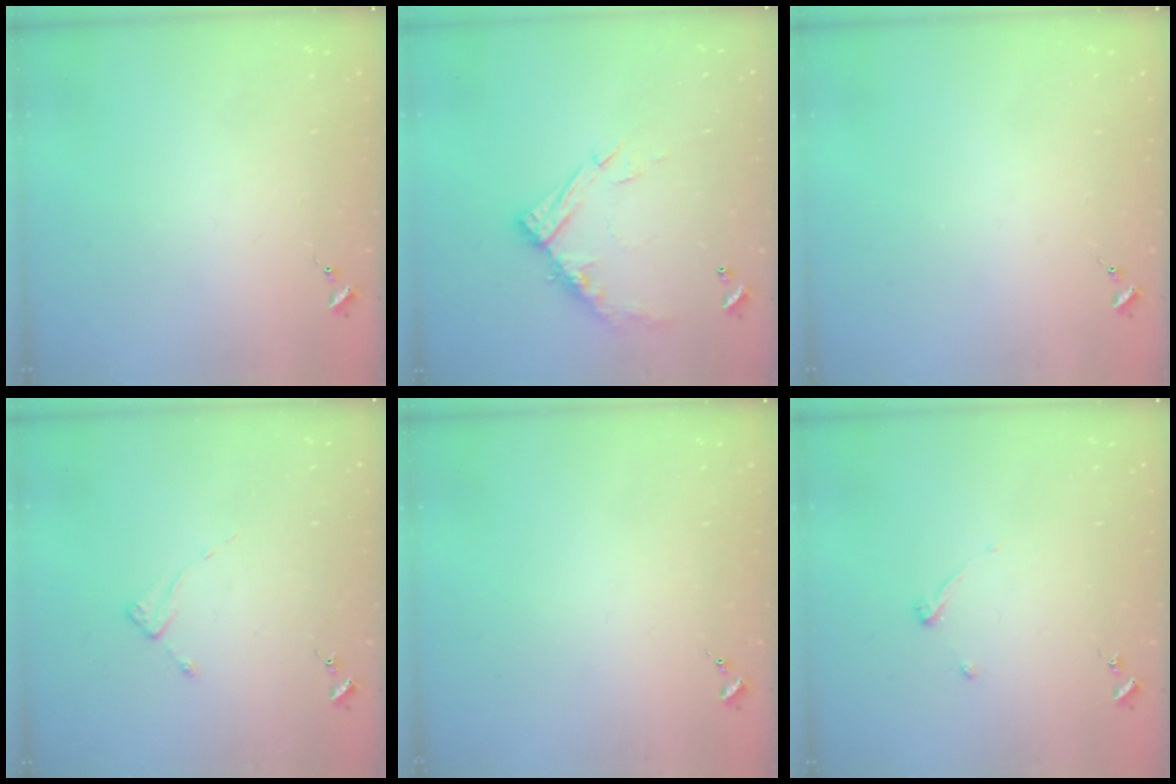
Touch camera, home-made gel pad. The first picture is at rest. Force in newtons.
{"total": 13.3, "press": 13.2, "slide": 1.2}
{"total": 0.0}
{"total": 2.0, "press": 2.0, "slide": 0.3}
{"total": 0.0}
{"total": 3.3, "press": 3.3, "slide": 0.4}